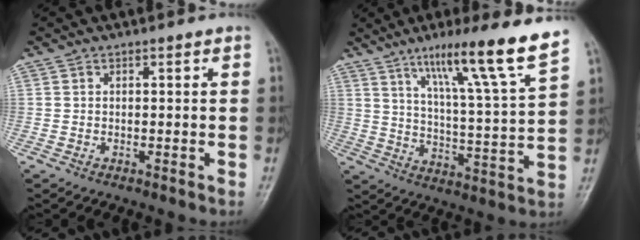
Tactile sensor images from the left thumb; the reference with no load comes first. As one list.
[{"total": 16.6, "force": [10.9, 0.0, 12.5], "torque": [-0.185, -0.055, 0.170]}]